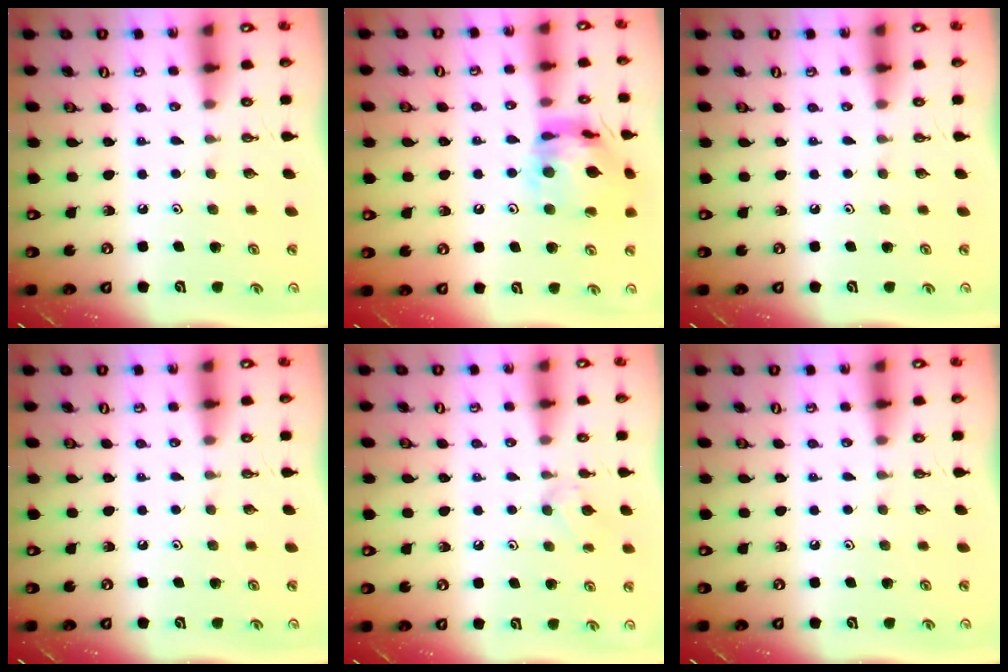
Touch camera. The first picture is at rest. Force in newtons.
{"total": 16.1, "press": 16.0, "slide": 1.6}
{"total": 0.0}
{"total": 0.0}
{"total": 6.3, "press": 6.3, "slide": 0.9}
{"total": 0.0}